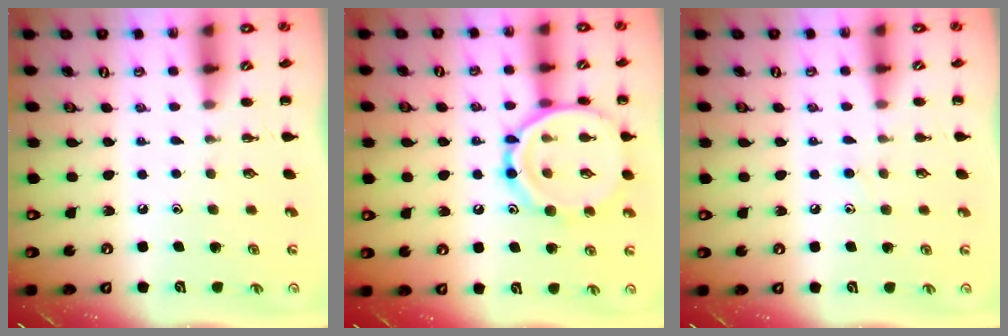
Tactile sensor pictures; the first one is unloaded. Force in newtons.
{"total": 15.8, "press": 15.7, "slide": 1.2}
{"total": 6.7, "press": 6.3, "slide": 2.1}